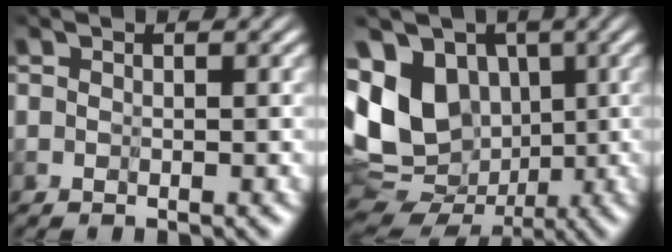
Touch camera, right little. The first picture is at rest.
{"total": 8.9, "force": [1.0, 7.1, 5.2], "torque": [-0.121, -0.004, 0.023]}